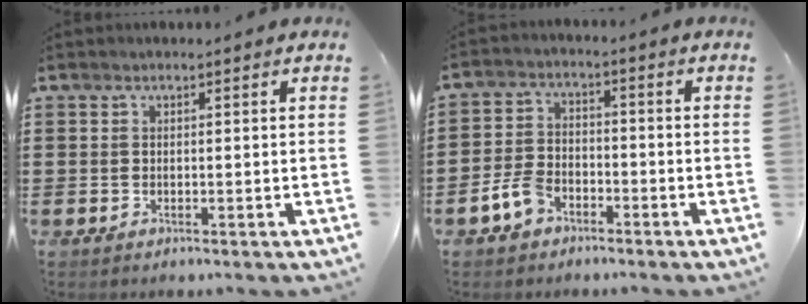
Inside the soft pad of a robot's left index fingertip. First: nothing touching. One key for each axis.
{"total": 4.6, "fx": -2.9, "fy": 2.6, "fz": 2.4, "tx": -0.063, "ty": 0.004, "tz": -0.059}